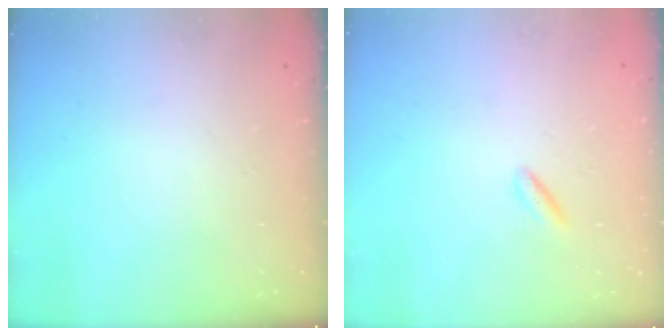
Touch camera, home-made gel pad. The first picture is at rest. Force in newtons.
{"total": 1.8, "press": 1.6, "slide": 0.8}